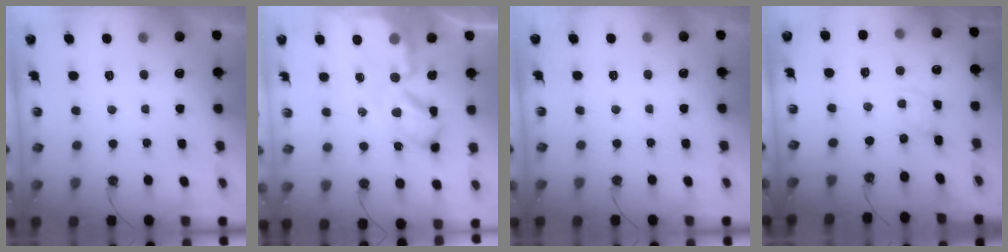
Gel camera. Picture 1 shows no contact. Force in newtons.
{"total": 13.2, "press": 13.1, "slide": 1.2}
{"total": 0.0}
{"total": 1.9, "press": 1.9, "slide": 0.3}